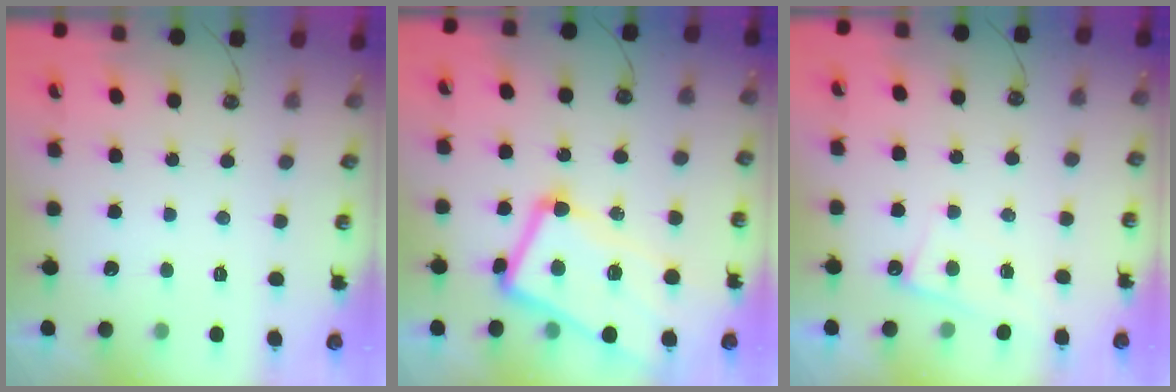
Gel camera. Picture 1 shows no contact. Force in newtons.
{"total": 11.9, "press": 11.6, "slide": 2.3}
{"total": 0.7, "press": 0.7, "slide": 0.3}